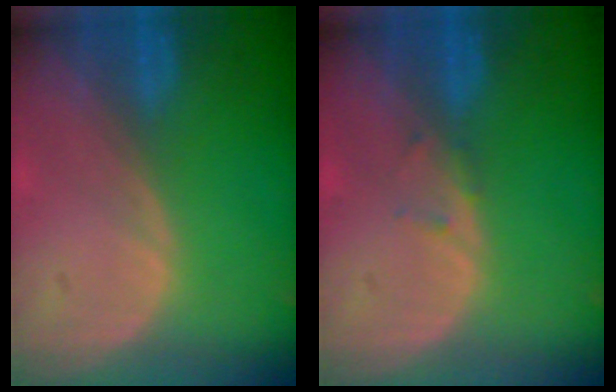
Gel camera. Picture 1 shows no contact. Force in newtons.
{"total": 0.8, "press": 0.8, "slide": 0.2}